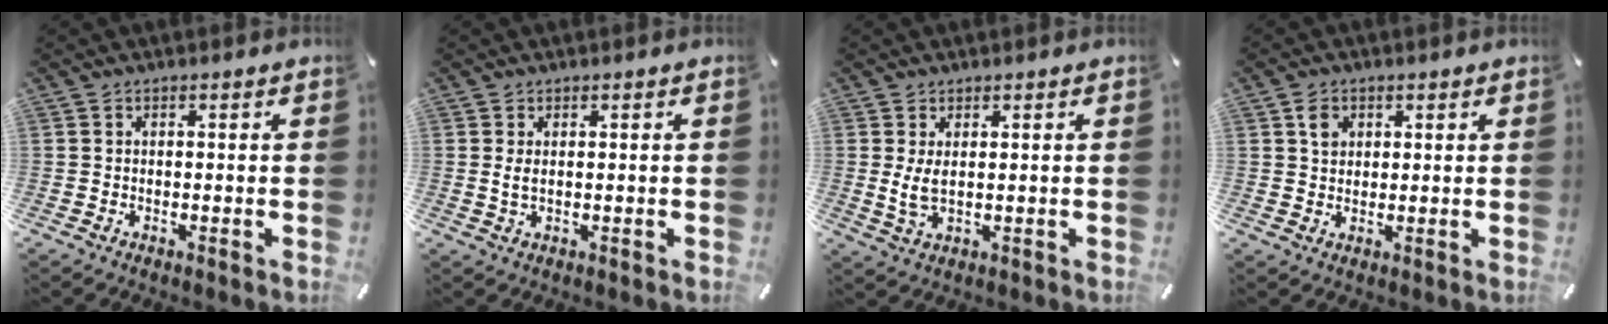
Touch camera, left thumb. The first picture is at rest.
{"total": 1.9, "force": [0.5, 0.8, 1.7], "torque": [-0.034, 0.002, 0.007]}
{"total": 4.5, "force": [1.0, 1.9, 3.9], "torque": [-0.095, -0.005, 0.014]}
{"total": 3.3, "force": [1.3, 2.8, 1.2], "torque": [-0.005, -0.004, 0.018]}